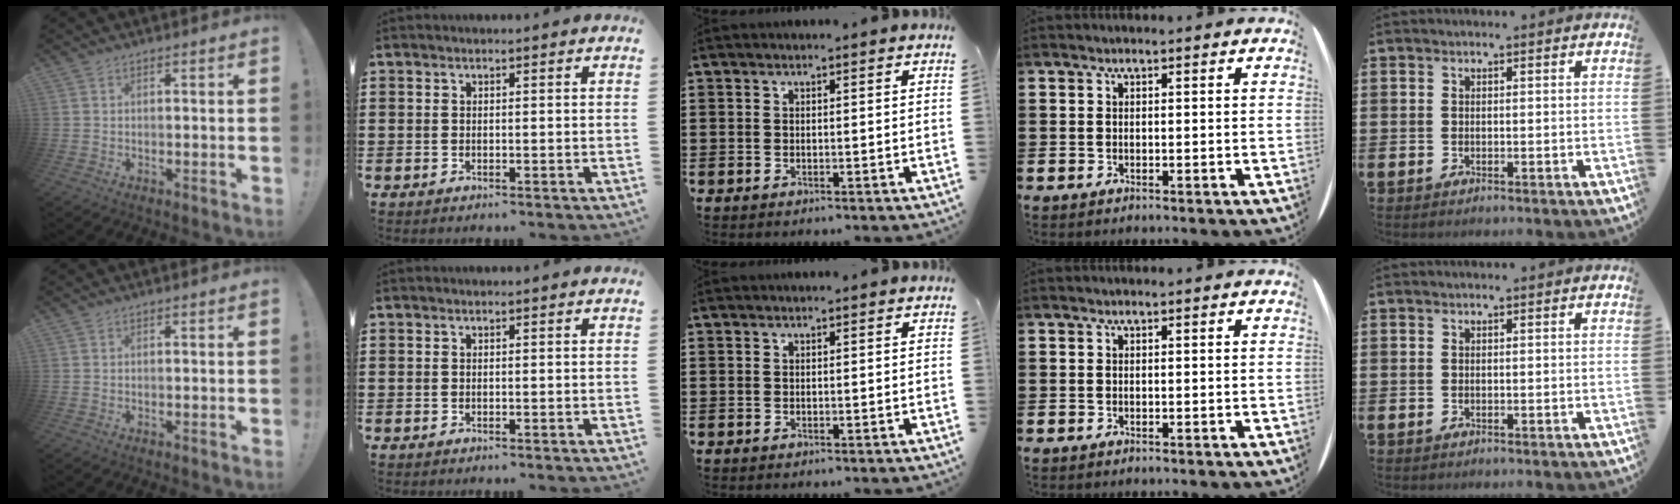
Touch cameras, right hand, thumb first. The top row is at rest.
{}